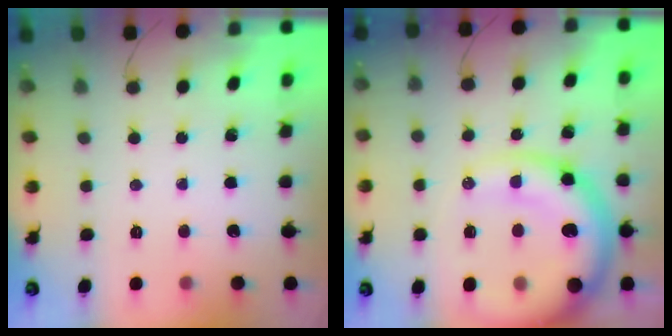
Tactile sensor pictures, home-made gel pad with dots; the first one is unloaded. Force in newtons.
{"total": 19.3, "press": 18.8, "slide": 4.4}